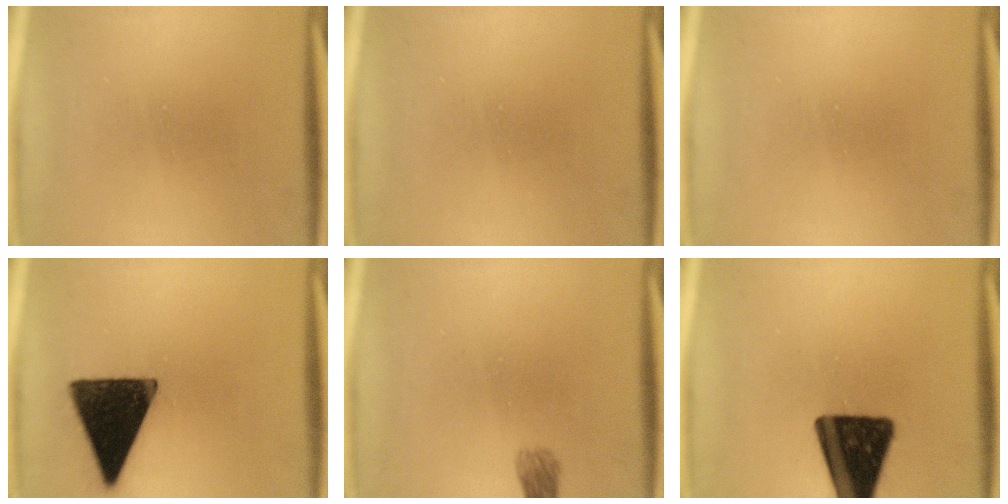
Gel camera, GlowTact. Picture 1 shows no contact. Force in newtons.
{"total": 0.0}
{"total": 0.0}
{"total": 16.2}
{"total": 2.3}
{"total": 17.8}